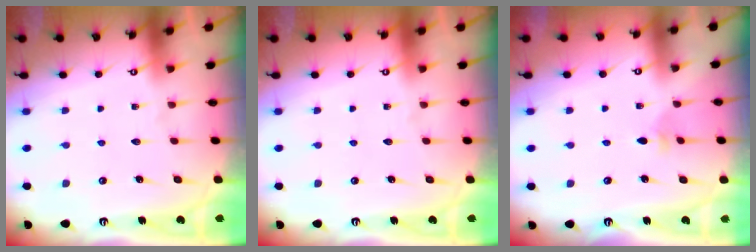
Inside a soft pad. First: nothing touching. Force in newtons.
{"total": 0.0}
{"total": 2.2, "press": 2.2, "slide": 0.5}